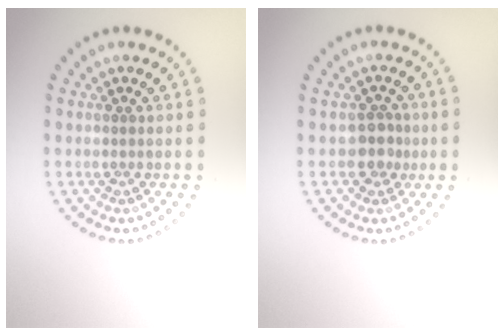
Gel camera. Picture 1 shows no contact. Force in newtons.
{"total": 2.0, "press": 1.7, "slide": 1.0}